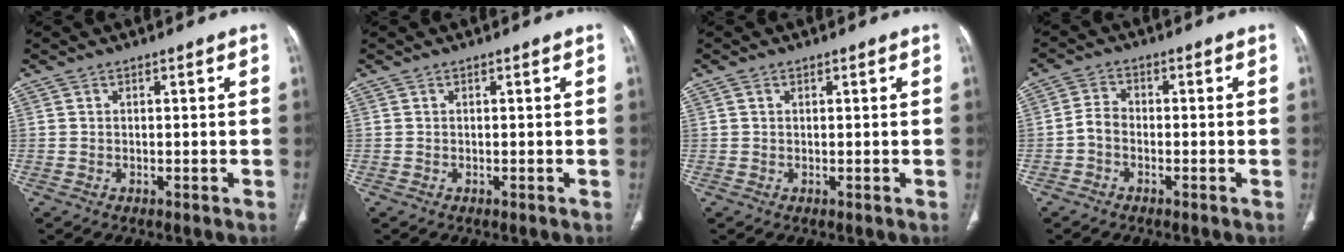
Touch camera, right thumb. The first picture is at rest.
{"total": 0.0}
{"total": 0.7, "force": [0.4, 0.5, 0.3], "torque": [-0.001, 0.000, 0.005]}
{"total": 3.1, "force": [-1.2, 2.1, 2.0], "torque": [-0.031, 0.016, -0.032]}